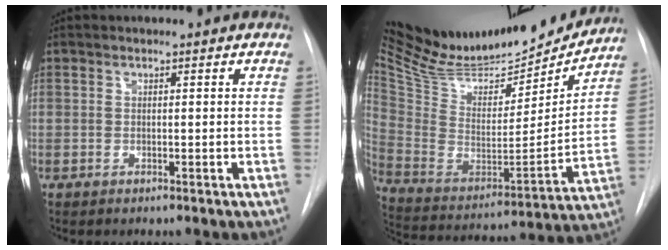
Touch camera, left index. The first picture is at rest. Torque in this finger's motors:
{"motor_torque": [0.81, -1.33, -0.29, -0.05]}